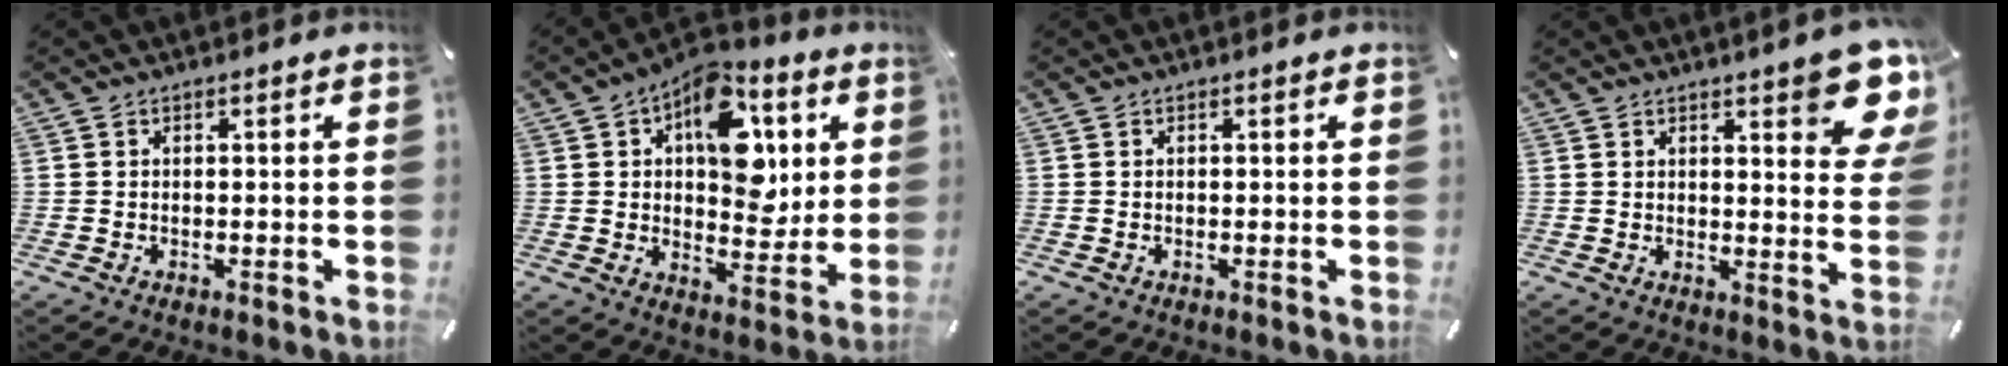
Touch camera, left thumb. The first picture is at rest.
{"total": 16.5, "force": [5.6, 10.6, 11.3], "torque": [-0.138, -0.029, 0.097]}
{"total": 0.0}
{"total": 10.9, "force": [7.0, 3.2, 7.7], "torque": [-0.086, -0.051, 0.116]}